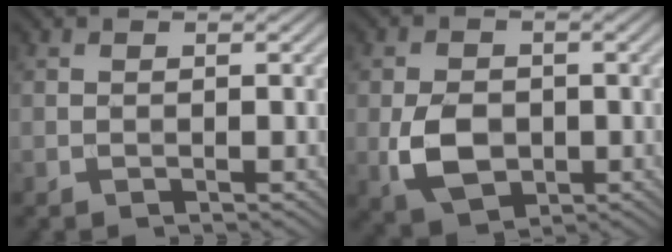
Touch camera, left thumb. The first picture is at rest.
{"total": 6.0, "force": [-1.3, 4.2, 4.1], "torque": [-0.092, -0.012, -0.024]}